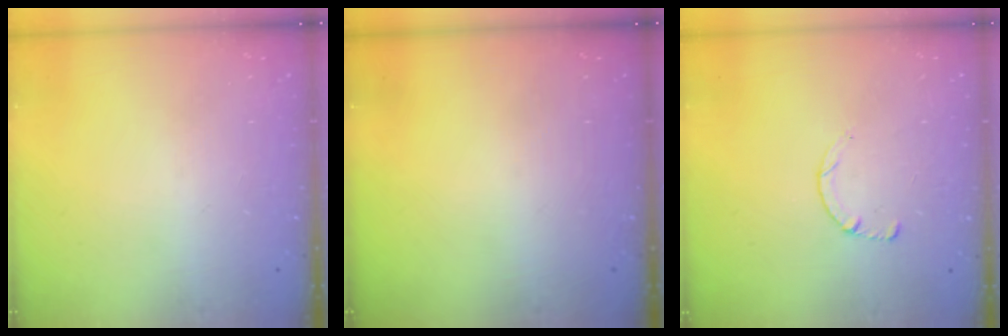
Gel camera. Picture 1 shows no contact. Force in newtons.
{"total": 0.0}
{"total": 2.6, "press": 2.5, "slide": 0.3}